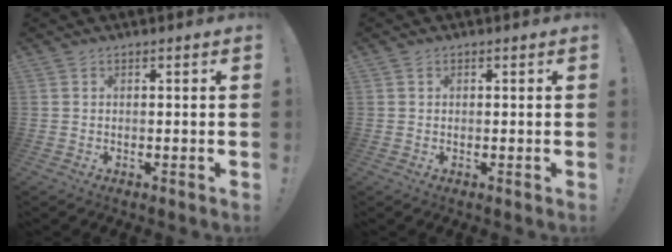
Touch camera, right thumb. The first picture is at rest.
{"total": 0.6, "force": [0.4, 0.4, -0.1], "torque": [0.008, -0.001, 0.006]}